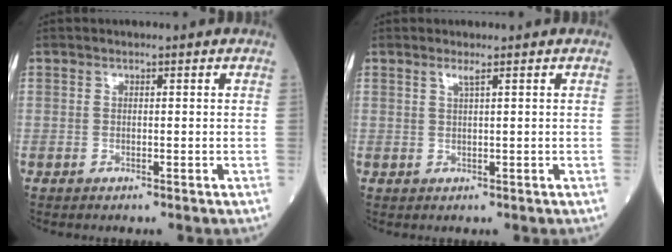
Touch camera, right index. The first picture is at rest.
{"total": 1.1, "force": [0.7, -0.4, 0.8], "torque": [-0.024, -0.003, 0.016]}